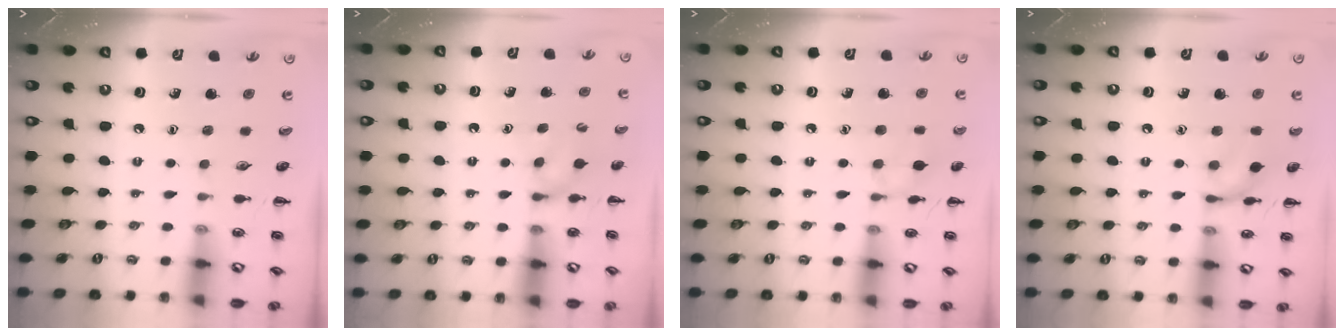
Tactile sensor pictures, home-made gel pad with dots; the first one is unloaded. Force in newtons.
{"total": 5.1, "press": 4.8, "slide": 1.7}
{"total": 6.6, "press": 6.4, "slide": 1.9}
{"total": 9.6, "press": 9.6, "slide": 0.6}